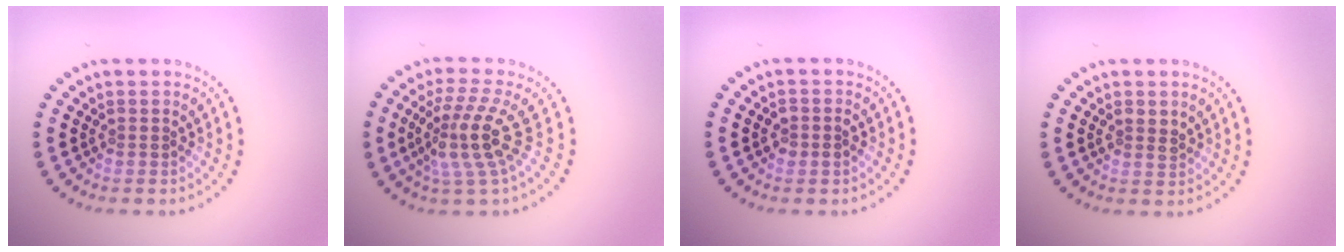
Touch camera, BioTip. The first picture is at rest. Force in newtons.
{"total": 4.4, "press": 3.2, "slide": 3.0}
{"total": 1.4, "press": 1.3, "slide": 0.3}
{"total": 1.4, "press": 1.3, "slide": 0.4}